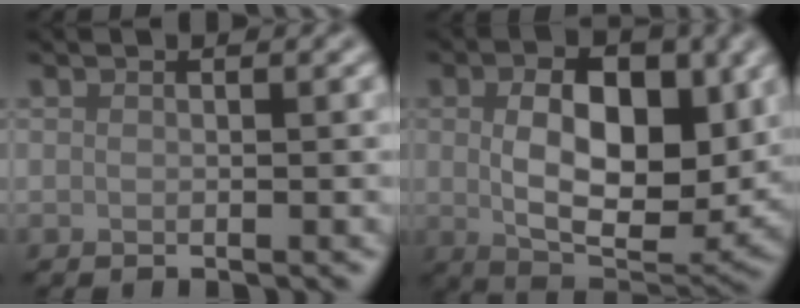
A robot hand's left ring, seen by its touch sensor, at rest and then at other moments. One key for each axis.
{"total": 9.9, "fx": 1.3, "fy": 5.8, "fz": 7.9, "tx": -0.130, "ty": -0.011, "tz": 0.025}